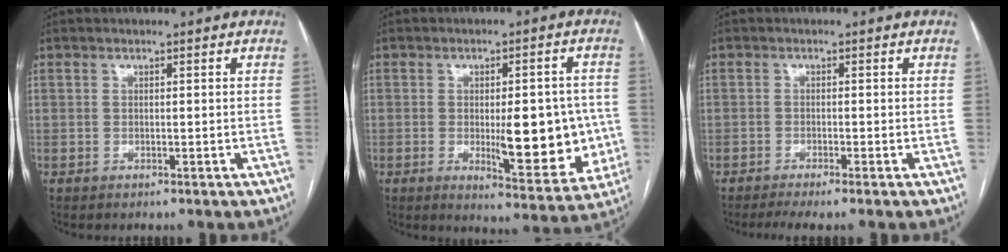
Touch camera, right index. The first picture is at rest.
{"total": 13.2, "force": [-1.7, 4.2, 12.4], "torque": [-0.153, -0.002, -0.012]}
{"total": 3.8, "force": [-2.9, -0.4, 2.4], "torque": [-0.035, -0.004, -0.049]}